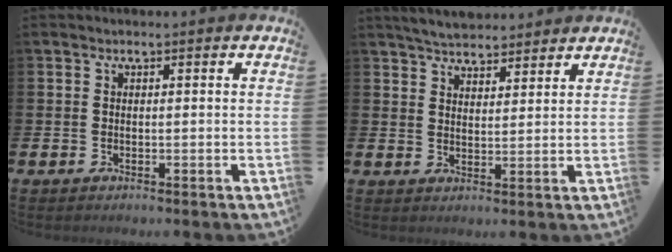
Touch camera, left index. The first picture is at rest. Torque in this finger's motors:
{"motor_torque": [1.07, -1.07, 0.71, 0.05]}